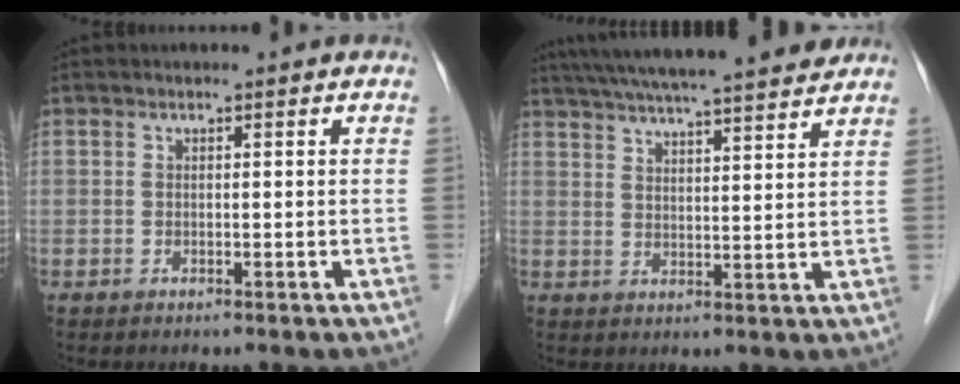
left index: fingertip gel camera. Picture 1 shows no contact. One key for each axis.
{"total": 19.7, "fx": 17.3, "fy": 1.6, "fz": 9.3, "tx": -0.159, "ty": 0.036, "tz": 0.245}